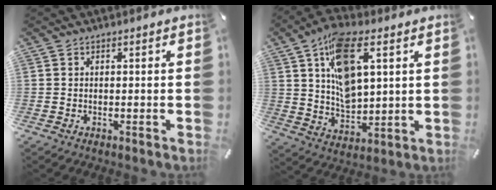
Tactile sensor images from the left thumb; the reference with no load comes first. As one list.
[{"total": 13.9, "force": [5.7, 7.5, 10.3], "torque": [-0.181, -0.007, 0.103]}]